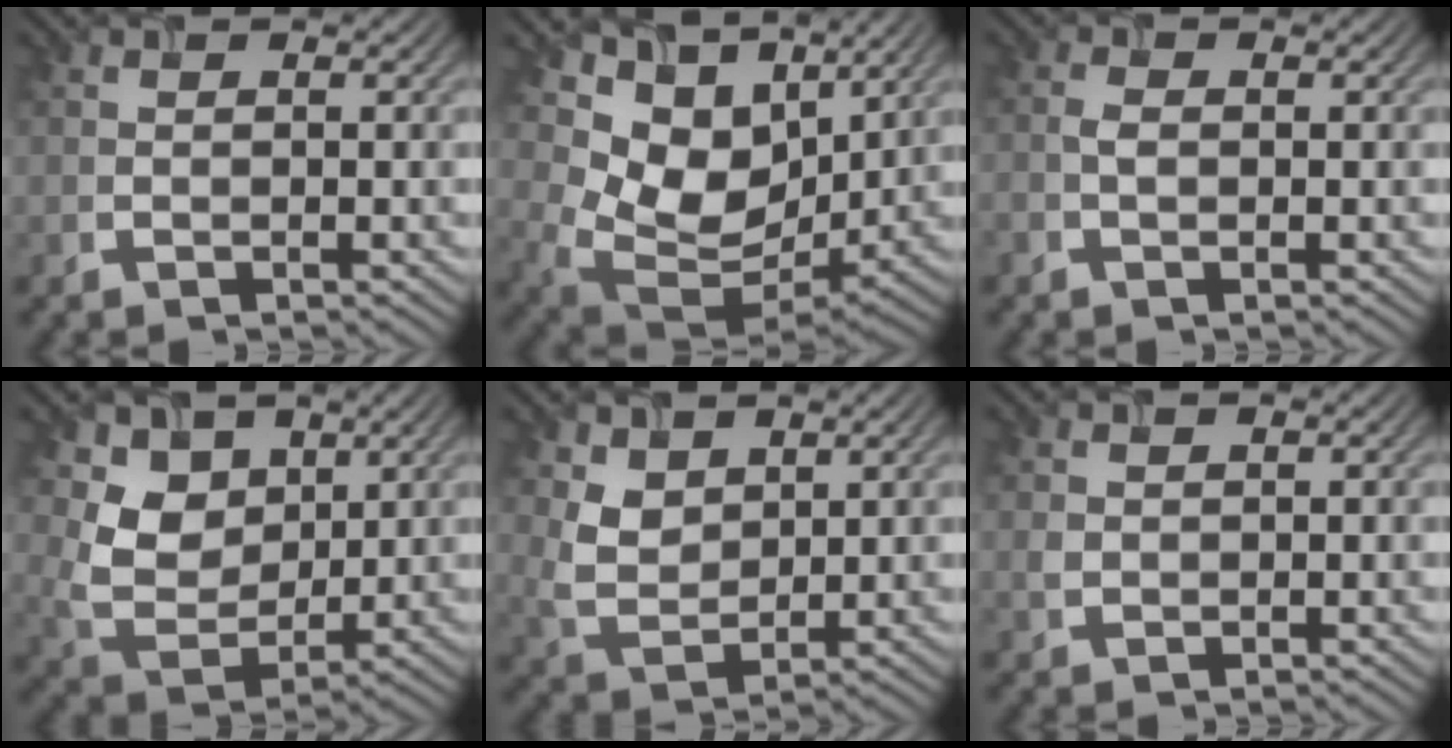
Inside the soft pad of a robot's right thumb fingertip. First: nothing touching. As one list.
[{"total": 12.6, "force": [4.6, 9.0, 7.6], "torque": [-0.171, -0.002, 0.090]}, {"total": 1.1, "force": [-0.3, 0.6, 0.9], "torque": [-0.019, 0.002, -0.008]}, {"total": 7.2, "force": [3.2, 5.4, 3.7], "torque": [-0.089, -0.017, 0.052]}, {"total": 4.7, "force": [2.6, 3.2, 2.4], "torque": [-0.064, -0.012, 0.057]}, {"total": 1.0, "force": [0.3, 0.9, 0.4], "torque": [-0.009, -0.003, 0.009]}]